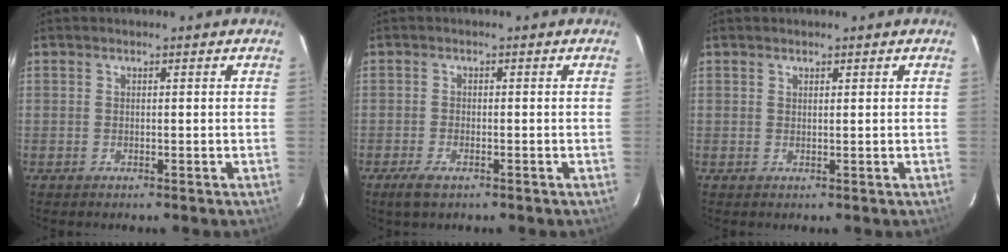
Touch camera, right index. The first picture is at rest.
{"total": 3.2, "force": [-2.2, 1.2, 2.0], "torque": [-0.049, -0.008, -0.041]}
{"total": 0.6, "force": [0.5, 0.1, 0.1], "torque": [-0.003, 0.000, 0.010]}